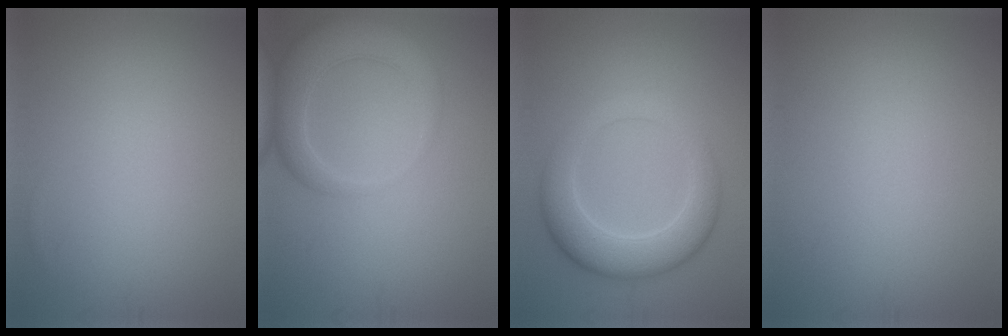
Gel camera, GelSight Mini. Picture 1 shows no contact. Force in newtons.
{"total": 4.8, "press": 4.7, "slide": 0.5}
{"total": 5.8, "press": 5.8, "slide": 0.1}
{"total": 0.0}